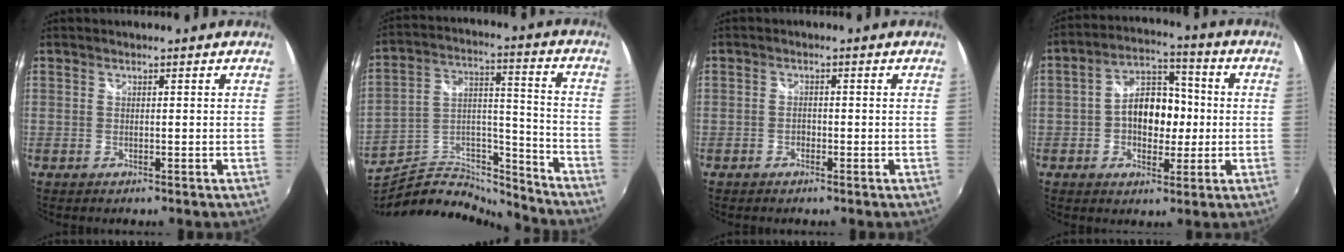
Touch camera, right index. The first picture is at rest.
{"total": 18.4, "force": [-16.2, 6.4, 5.7], "torque": [-0.113, 0.037, -0.270]}
{"total": 1.3, "force": [-0.7, 0.9, 0.6], "torque": [-0.011, 0.001, -0.013]}
{"total": 10.3, "force": [-1.0, 6.9, 7.6], "torque": [-0.136, 0.025, -0.014]}